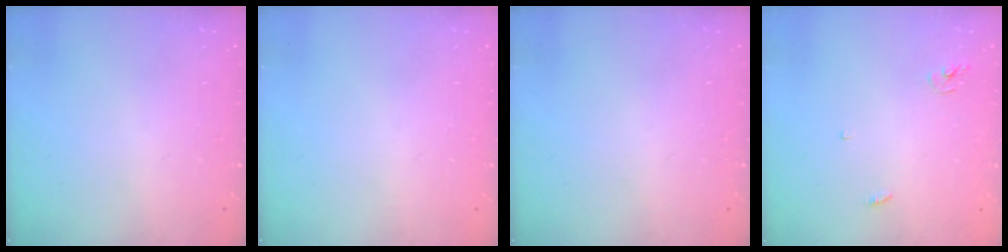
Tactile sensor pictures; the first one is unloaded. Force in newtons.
{"total": 0.0}
{"total": 0.0}
{"total": 2.9, "press": 2.9, "slide": 0.2}